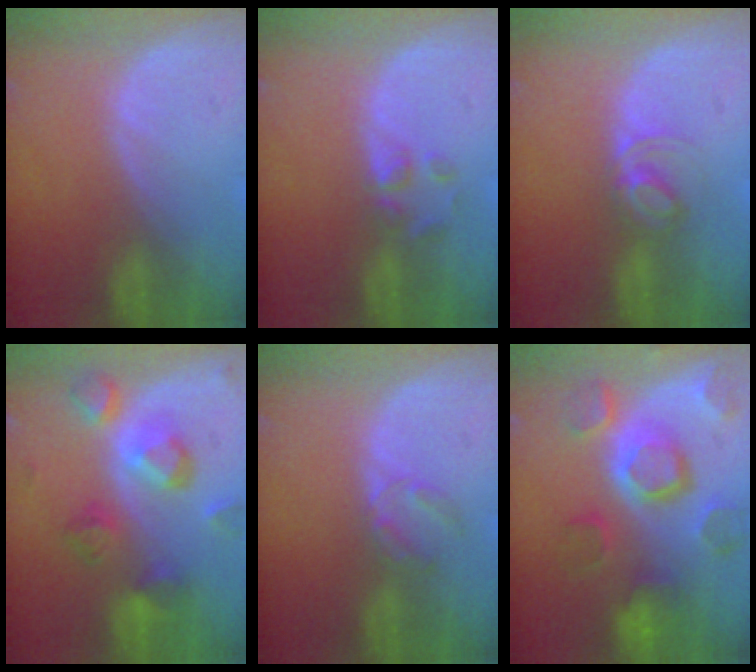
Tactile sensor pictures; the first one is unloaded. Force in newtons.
{"total": 2.6, "press": 2.4, "slide": 0.9}
{"total": 3.9, "press": 3.9, "slide": 0.4}
{"total": 8.4, "press": 8.4, "slide": 0.3}
{"total": 2.8, "press": 2.8, "slide": 0.3}
{"total": 11.4, "press": 10.1, "slide": 5.4}